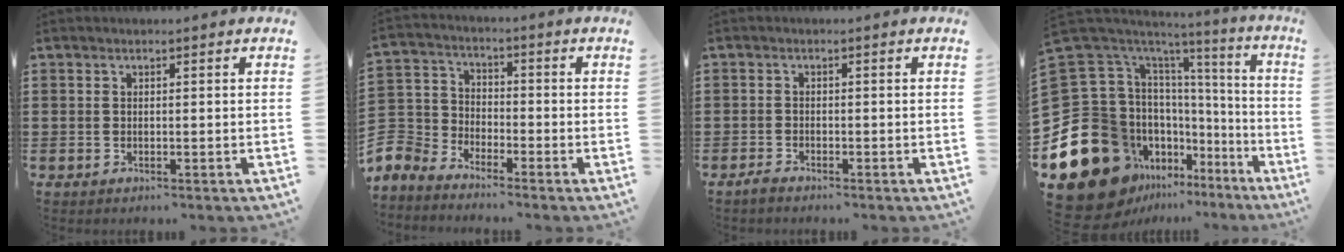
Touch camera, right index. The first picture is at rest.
{"total": 6.4, "force": [-5.7, 2.9, 0.8], "torque": [-0.057, 0.002, -0.127]}
{"total": 1.3, "force": [-1.2, 0.3, 0.1], "torque": [-0.006, 0.002, -0.026]}
{"total": 25.5, "force": [-8.8, 19.3, 14.2], "torque": [-0.330, -0.017, -0.094]}